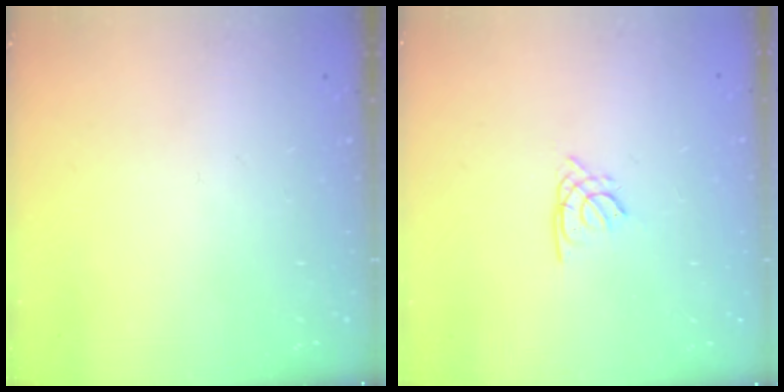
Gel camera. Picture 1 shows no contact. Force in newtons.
{"total": 1.4, "press": 1.4, "slide": 0.3}